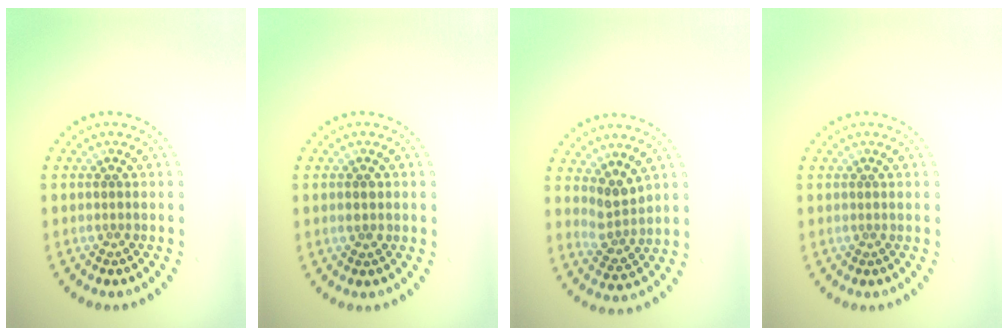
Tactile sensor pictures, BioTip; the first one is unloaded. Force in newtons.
{"total": 1.1, "press": 1.1, "slide": 0.2}
{"total": 2.5, "press": 2.0, "slide": 1.5}
{"total": 0.0}